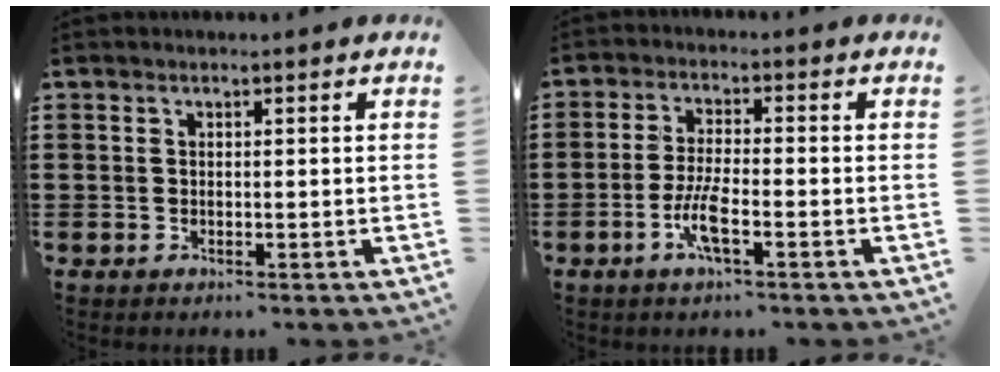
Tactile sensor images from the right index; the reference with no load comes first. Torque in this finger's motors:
{"motor_torque": [1.28, 0.86, 0.27, 0.16]}